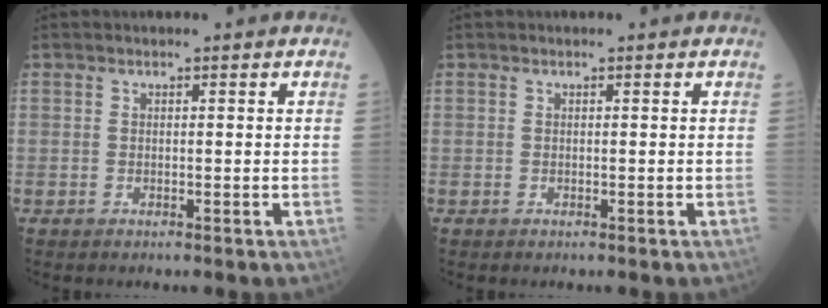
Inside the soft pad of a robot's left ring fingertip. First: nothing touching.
{"total": 0.0}